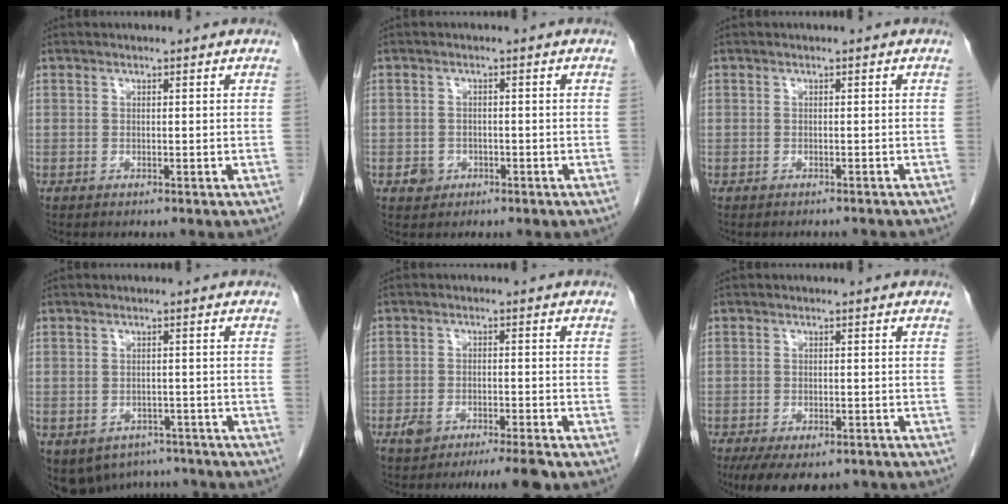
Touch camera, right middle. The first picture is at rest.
{"total": 2.2, "force": [-1.0, 1.9, 0.5], "torque": [-0.005, 0.007, -0.010]}
{"total": 2.9, "force": [-2.9, 0.5, 0.4], "torque": [-0.009, -0.007, -0.032]}
{"total": 10.8, "force": [-7.1, 7.7, 2.6], "torque": [-0.076, 0.011, -0.082]}
{"total": 5.7, "force": [-4.2, 0.7, 3.7], "torque": [-0.061, -0.003, -0.068]}
{"total": 9.8, "force": [-7.3, 4.2, 4.9], "torque": [-0.081, -0.009, -0.103]}